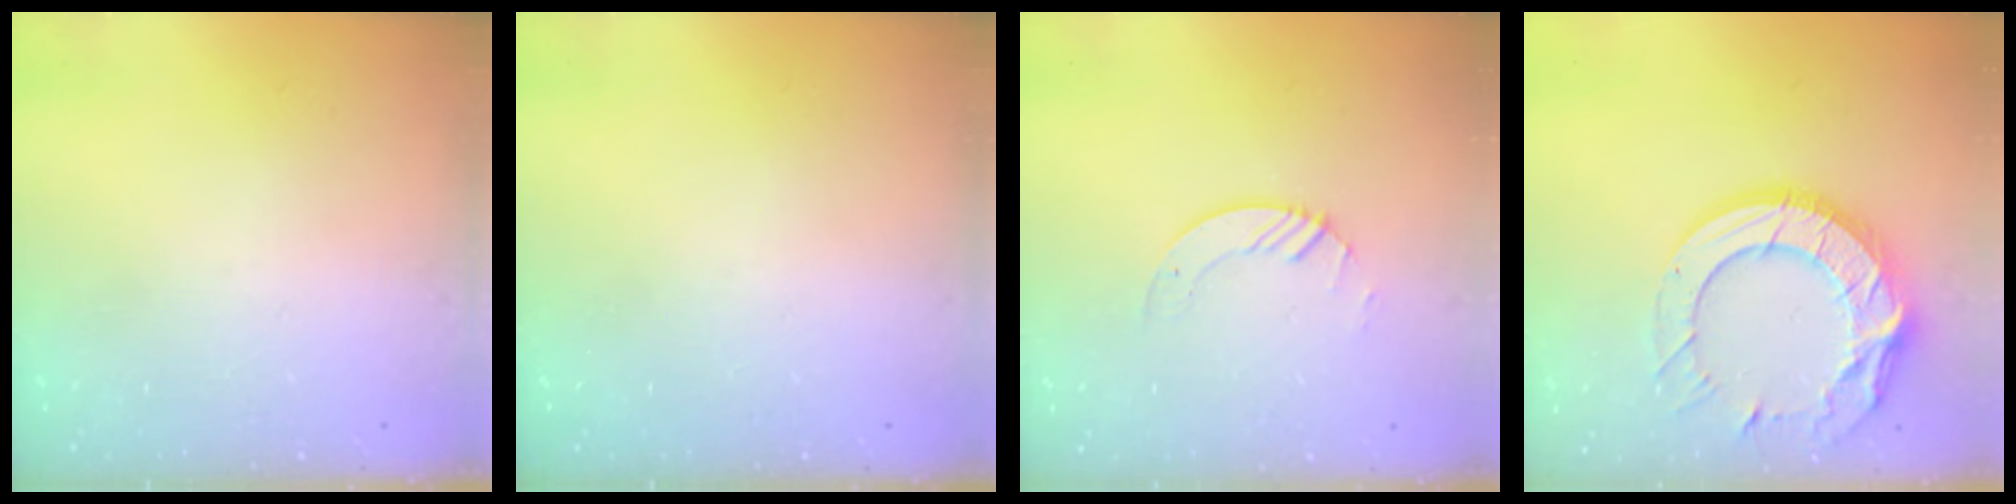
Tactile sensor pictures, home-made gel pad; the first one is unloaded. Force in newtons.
{"total": 0.0}
{"total": 2.8, "press": 2.8, "slide": 0.3}
{"total": 20.2, "press": 20.1, "slide": 1.7}